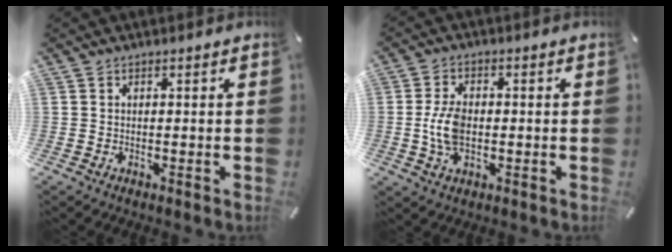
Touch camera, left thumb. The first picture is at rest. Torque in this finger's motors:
{"motor_torque": [0.15, 0.17, 0.59, -0.07, 0.19]}